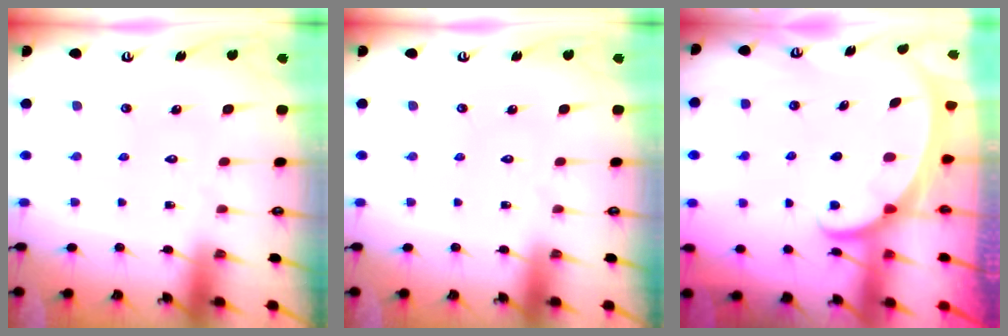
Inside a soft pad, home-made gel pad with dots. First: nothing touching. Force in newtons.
{"total": 0.0}
{"total": 1.8, "press": 1.8, "slide": 0.2}